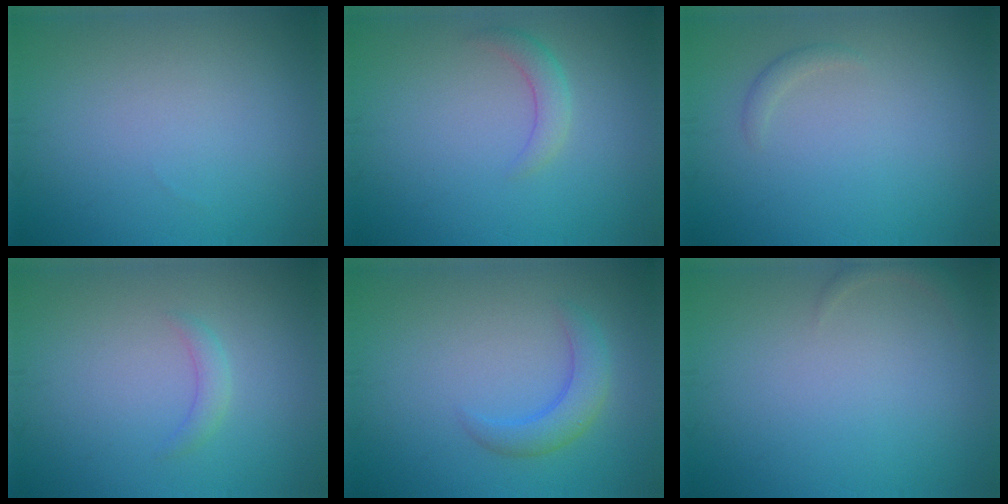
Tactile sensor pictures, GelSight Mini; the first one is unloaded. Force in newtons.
{"total": 1.7, "press": 1.7, "slide": 0.0}
{"total": 0.8, "press": 0.8, "slide": 0.1}
{"total": 1.2, "press": 1.2, "slide": 0.1}
{"total": 2.7, "press": 2.7, "slide": 0.1}
{"total": 1.0, "press": 1.0, "slide": 0.1}